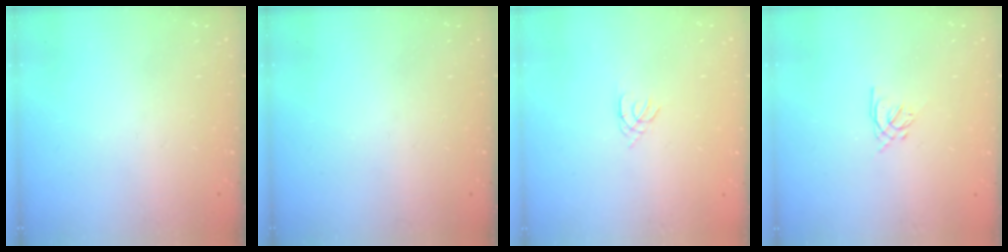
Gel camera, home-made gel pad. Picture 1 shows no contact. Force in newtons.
{"total": 0.0}
{"total": 1.1, "press": 1.0, "slide": 0.3}
{"total": 1.6, "press": 1.5, "slide": 0.5}